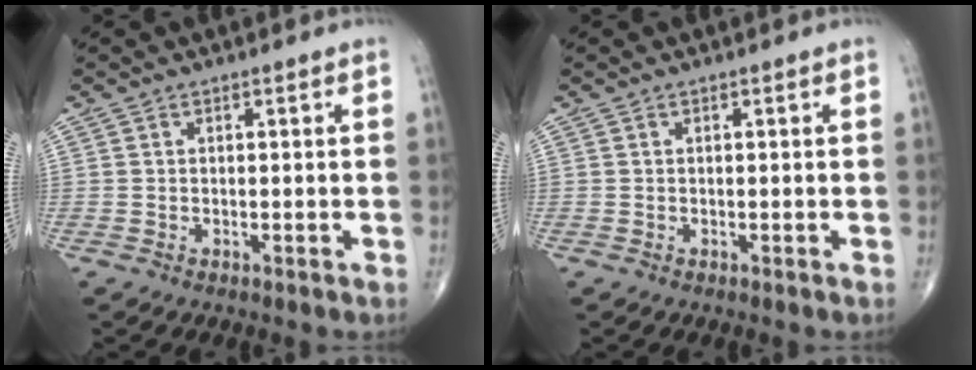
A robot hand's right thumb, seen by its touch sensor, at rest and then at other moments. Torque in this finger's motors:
{"motor_torque": [-0.22, 0.22, 0.00, 0.00, 0.00]}